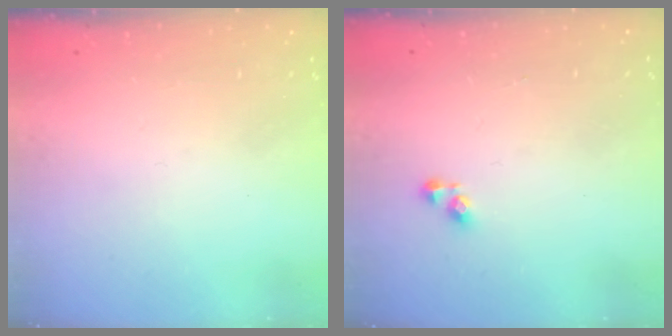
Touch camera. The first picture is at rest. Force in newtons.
{"total": 3.8, "press": 3.8, "slide": 0.7}